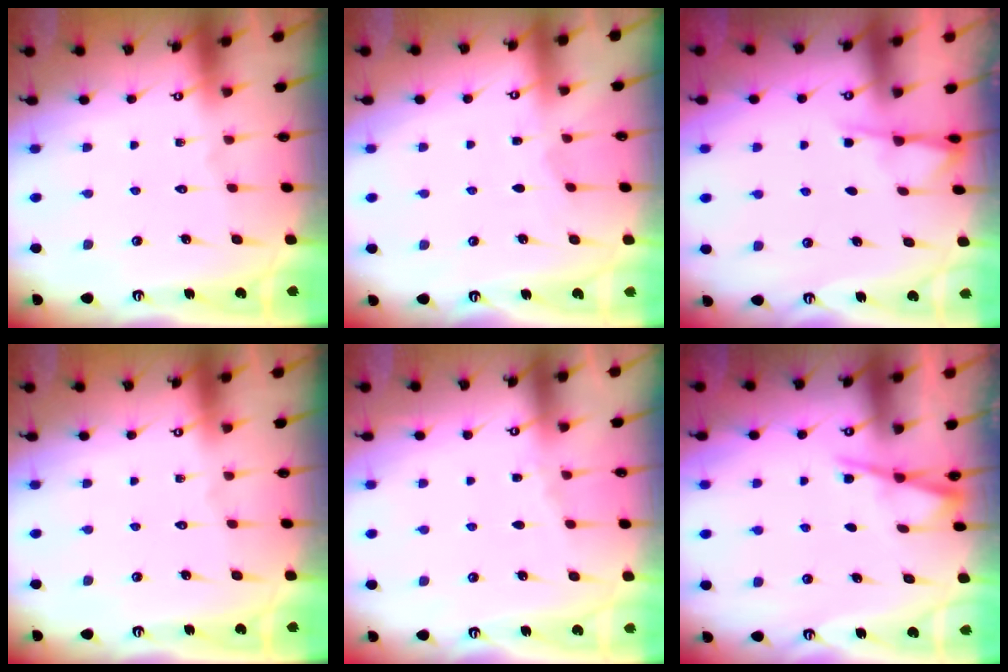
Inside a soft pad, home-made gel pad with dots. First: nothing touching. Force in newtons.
{"total": 2.8, "press": 2.8, "slide": 0.3}
{"total": 2.5, "press": 2.5, "slide": 0.4}
{"total": 0.0}
{"total": 2.7, "press": 2.7, "slide": 0.4}
{"total": 2.7, "press": 2.7, "slide": 0.5}